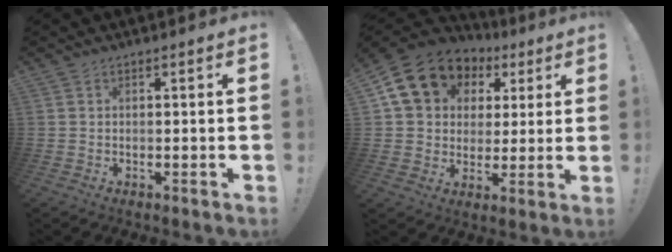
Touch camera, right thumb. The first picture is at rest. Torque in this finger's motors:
{"motor_torque": [-0.35, 1.01, 1.09, 0.19, 0.22]}